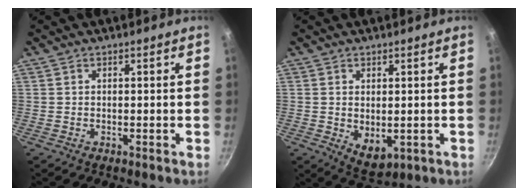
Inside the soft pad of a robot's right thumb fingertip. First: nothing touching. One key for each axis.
{"total": 6.8, "fx": 0.2, "fy": 4.3, "fz": 5.2, "tx": -0.066, "ty": -0.020, "tz": 0.022}